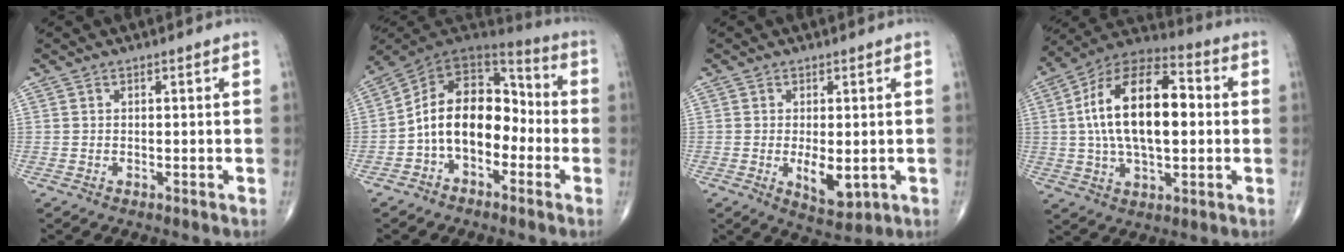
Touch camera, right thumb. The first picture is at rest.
{"total": 15.1, "force": [-3.3, 9.9, 11.0], "torque": [-0.151, 0.067, -0.067]}
{"total": 6.1, "force": [-1.1, 2.8, 5.3], "torque": [-0.076, -0.014, -0.008]}
{"total": 20.4, "force": [1.5, 10.4, 17.4], "torque": [-0.296, 0.029, 0.019]}